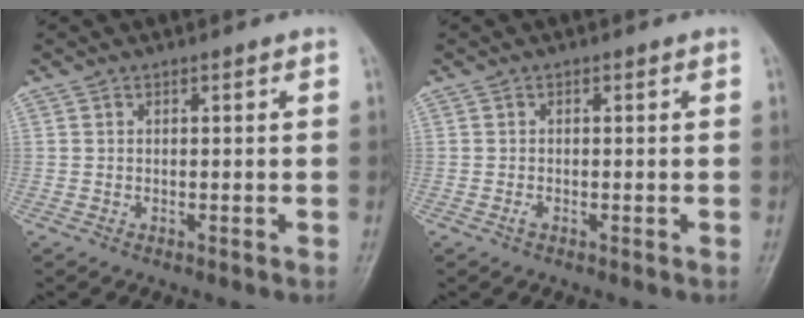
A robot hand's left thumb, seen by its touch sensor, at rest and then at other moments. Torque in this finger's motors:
{"motor_torque": [-0.18, -0.17, 0.07, -0.03, 0.00]}